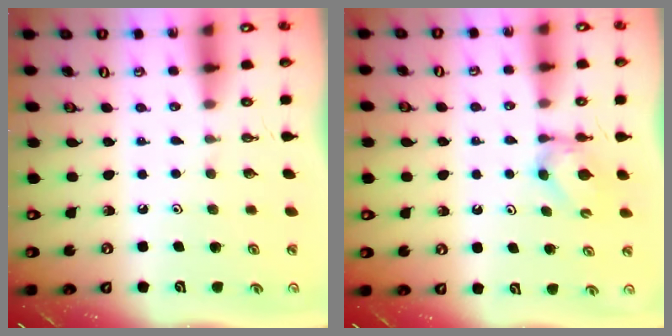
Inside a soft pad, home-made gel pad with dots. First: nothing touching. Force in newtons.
{"total": 4.5, "press": 4.4, "slide": 0.7}